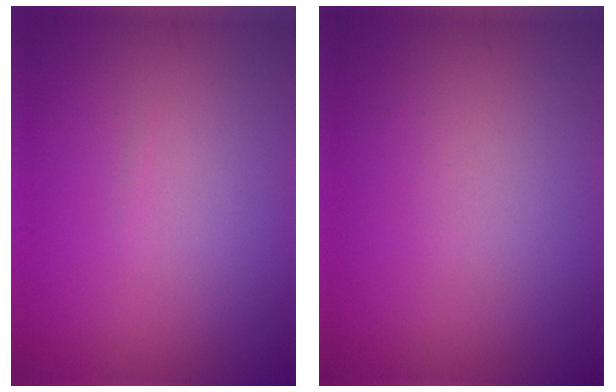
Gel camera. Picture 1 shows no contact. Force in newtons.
{"total": 0.0}